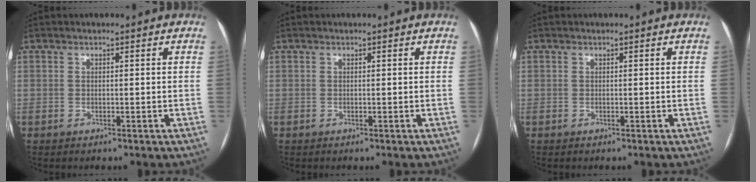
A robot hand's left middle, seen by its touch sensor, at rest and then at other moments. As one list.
[{"total": 0.0}, {"total": 0.0}]